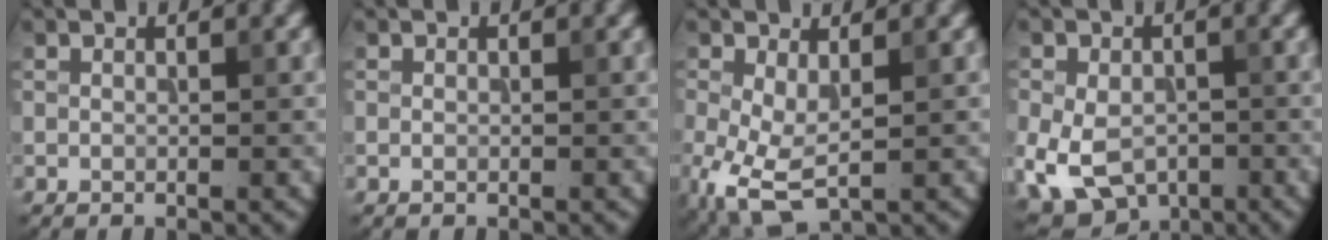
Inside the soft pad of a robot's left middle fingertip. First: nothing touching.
{"total": 0.0}
{"total": 4.2, "force": [-1.3, 1.7, 3.6], "torque": [-0.095, -0.011, -0.016]}
{"total": 7.5, "force": [-3.0, 5.1, 4.6], "torque": [-0.101, -0.034, -0.028]}